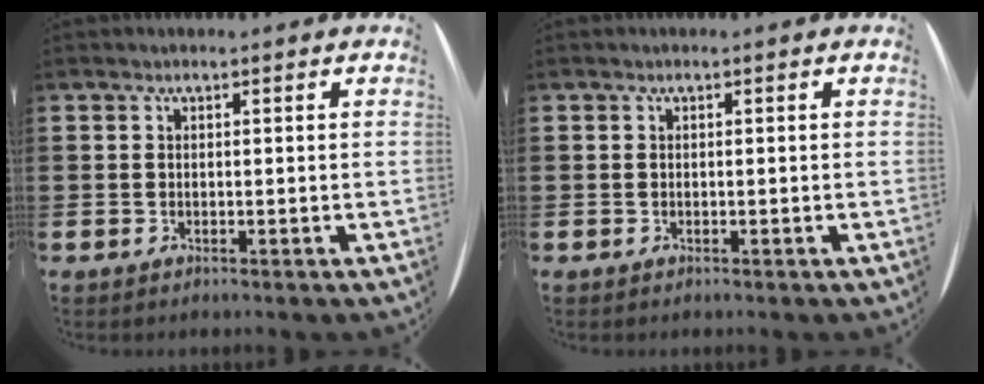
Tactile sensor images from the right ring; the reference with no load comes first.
{"total": 0.0}